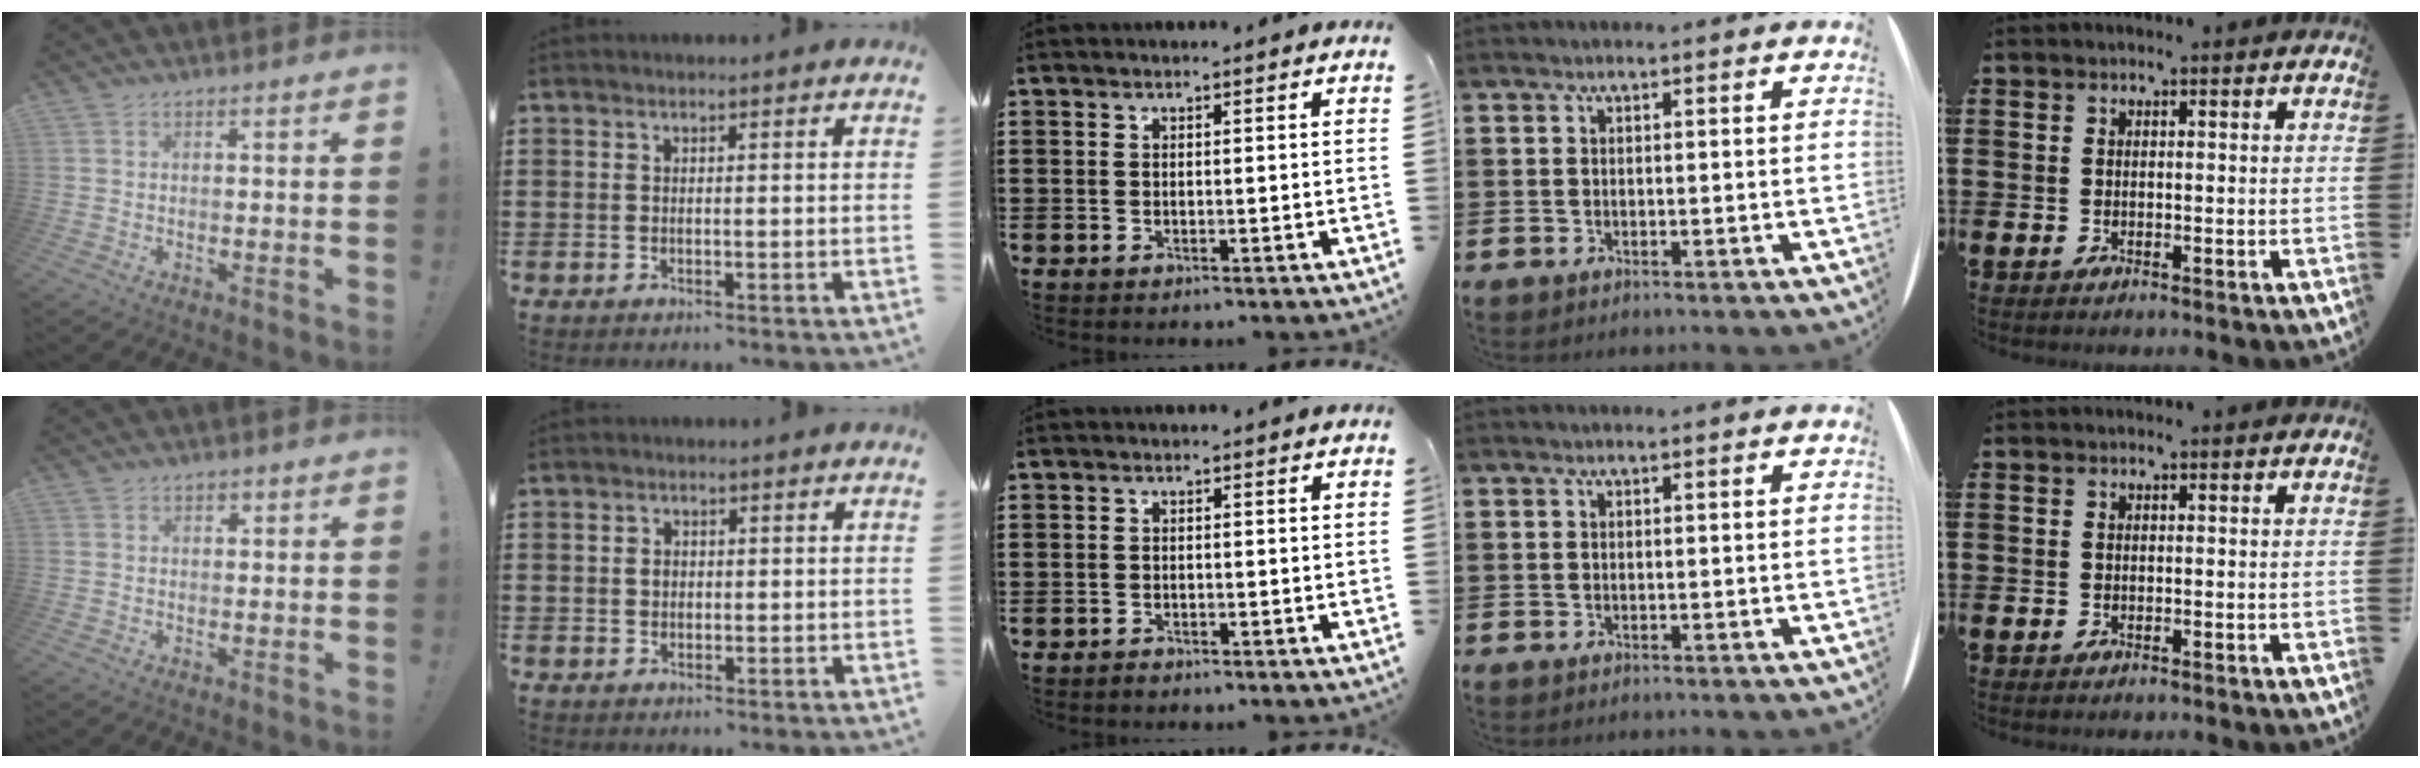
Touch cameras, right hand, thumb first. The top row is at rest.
{"thumb": {"total": 1.3, "force": [0.6, 1.0, 0.4], "torque": [-0.002, 0.000, 0.009]}, "index": {"total": 1.2, "force": [0.1, 0.9, 0.8], "torque": [-0.020, 0.003, 0.003]}, "middle": {"total": 0.7, "force": [-0.6, 0.2, 0.1], "torque": [-0.003, -0.001, -0.013]}}